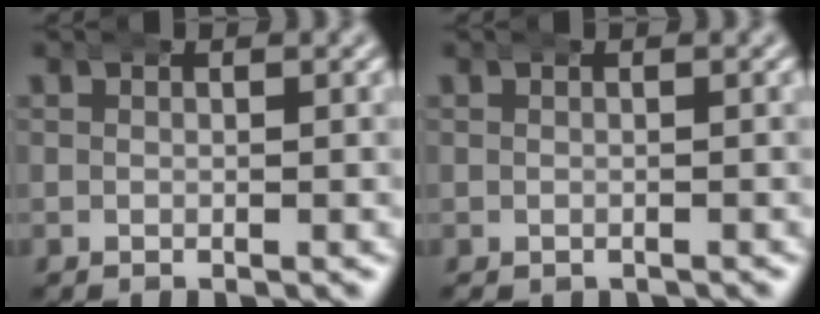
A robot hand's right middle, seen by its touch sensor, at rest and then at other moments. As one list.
[{"total": 0.8, "force": [-0.5, 0.6, 0.2], "torque": [-0.010, -0.008, -0.002]}]